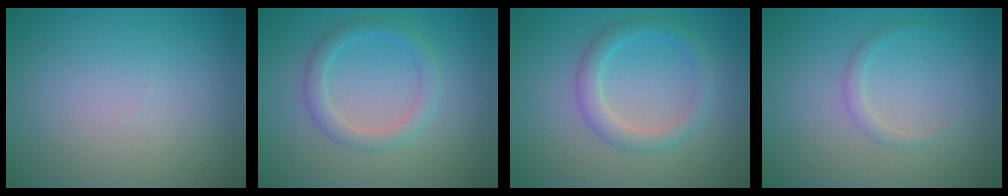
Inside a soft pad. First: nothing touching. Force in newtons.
{"total": 2.4, "press": 2.3, "slide": 0.1}
{"total": 2.7, "press": 2.7, "slide": 0.1}
{"total": 1.0, "press": 1.0, "slide": 0.1}